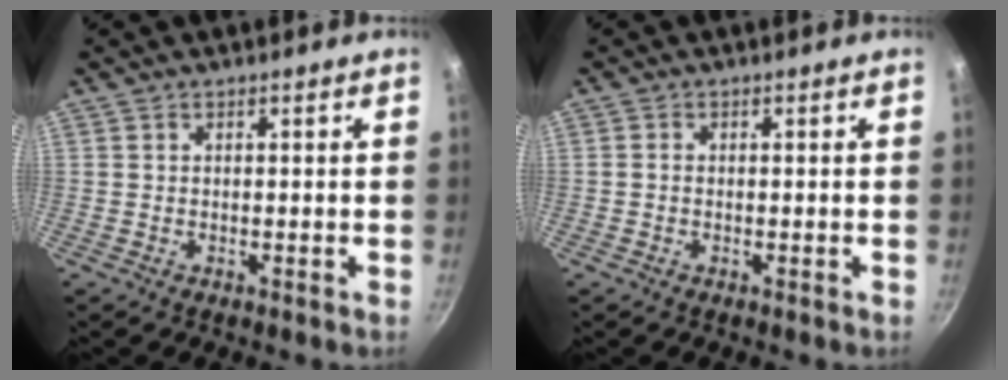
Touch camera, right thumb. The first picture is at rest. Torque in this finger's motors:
{"motor_torque": [-0.43, 0.37, -0.30, 0.12, -0.03]}